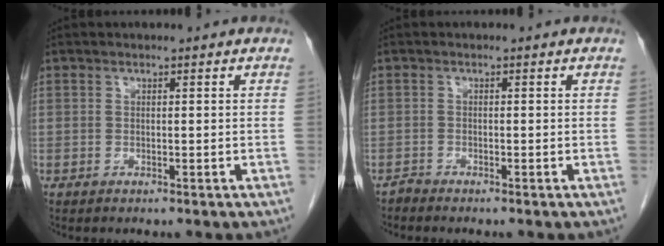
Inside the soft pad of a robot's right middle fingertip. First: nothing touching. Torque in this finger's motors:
{"motor_torque": [-0.29, 0.16, -0.03, -0.02]}